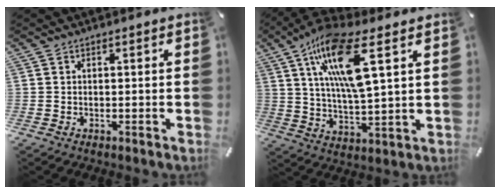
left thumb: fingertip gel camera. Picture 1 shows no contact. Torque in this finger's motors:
{"motor_torque": [0.84, 0.55, 2.05, -0.72, 0.28]}